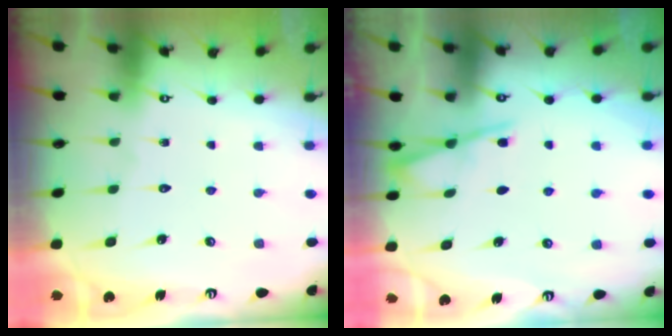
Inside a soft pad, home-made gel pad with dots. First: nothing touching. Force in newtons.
{"total": 3.6, "press": 3.6, "slide": 0.5}